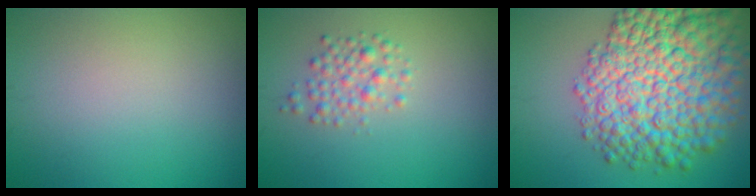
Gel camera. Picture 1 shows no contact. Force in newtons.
{"total": 2.2, "press": 2.2, "slide": 0.1}
{"total": 14.1, "press": 14.1, "slide": 0.4}